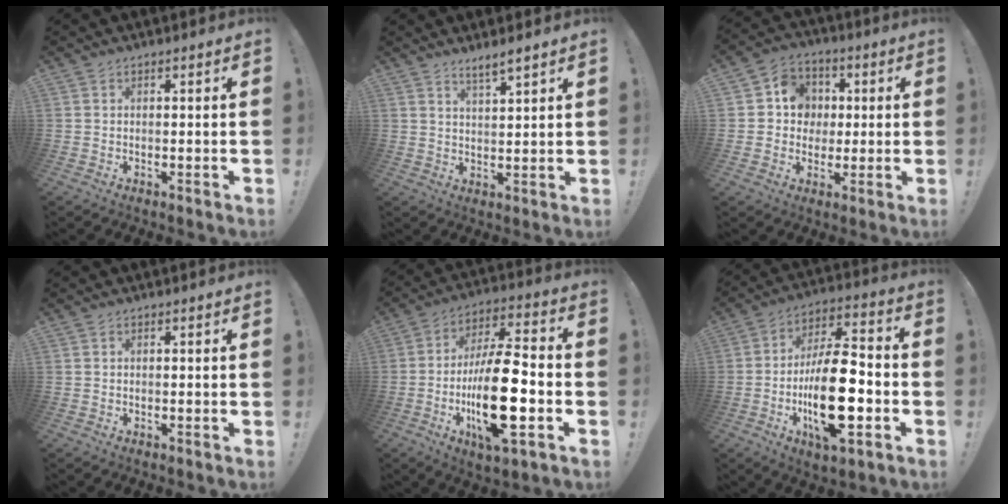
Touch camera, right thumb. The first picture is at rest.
{"total": 4.3, "force": [3.6, 0.3, 2.3], "torque": [-0.041, -0.022, 0.062]}
{"total": 9.4, "force": [0.7, 9.0, 2.6], "torque": [-0.029, 0.002, 0.020]}
{"total": 0.0}
{"total": 21.6, "force": [-5.0, 6.7, 20.0], "torque": [-0.371, 0.006, -0.081]}
{"total": 20.4, "force": [-5.3, 8.5, 17.8], "torque": [-0.314, 0.014, -0.084]}